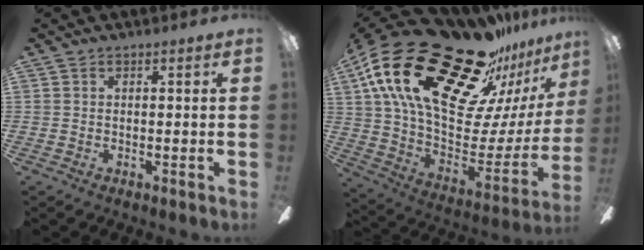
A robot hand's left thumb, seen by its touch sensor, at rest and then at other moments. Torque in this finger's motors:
{"motor_torque": [2.44, 2.57, 1.95, -0.82, 0.33]}